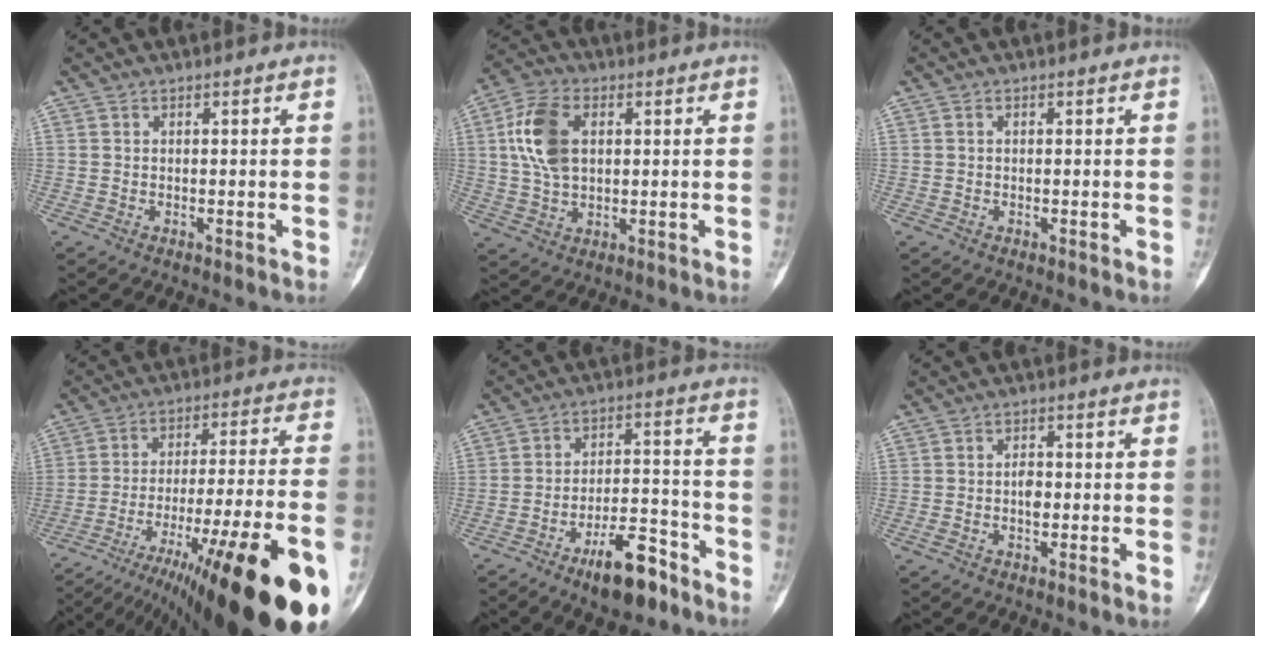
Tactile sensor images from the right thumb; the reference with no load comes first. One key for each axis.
{"total": 11.1, "fx": 2.3, "fy": 6.8, "fz": 8.5, "tx": -0.168, "ty": 0.008, "tz": 0.044}
{"total": 0.0}
{"total": 33.0, "fx": -18.8, "fy": 5.7, "fz": 26.5, "tx": -0.355, "ty": 0.028, "tz": -0.289}
{"total": 11.5, "fx": -7.6, "fy": 4.3, "fz": 7.5, "tx": -0.104, "ty": 0.061, "tz": -0.124}
{"total": 2.8, "fx": -0.4, "fy": 1.4, "fz": 2.4, "tx": -0.039, "ty": 0.002, "tz": -0.012}